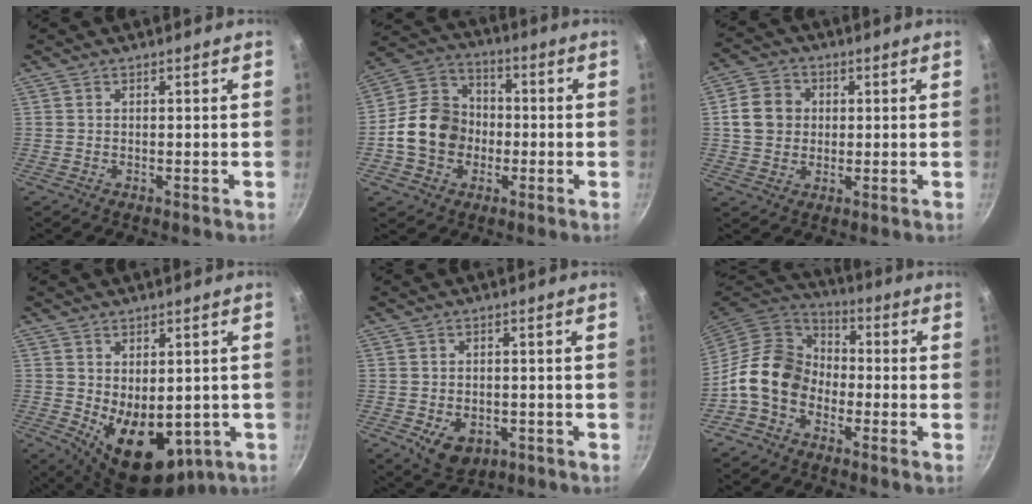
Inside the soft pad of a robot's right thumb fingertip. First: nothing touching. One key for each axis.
{"total": 13.9, "fx": -2.3, "fy": 11.6, "fz": 7.3, "tx": -0.103, "ty": 0.033, "tz": -0.056}
{"total": 7.9, "fx": 1.0, "fy": 6.9, "fz": 3.7, "tx": -0.041, "ty": 0.008, "tz": 0.008}
{"total": 13.3, "fx": -2.0, "fy": 8.5, "fz": 10.0, "tx": -0.113, "ty": -0.024, "tz": -0.004}
{"total": 6.9, "fx": -2.3, "fy": 4.9, "fz": 4.3, "tx": -0.051, "ty": 0.002, "tz": -0.022}
{"total": 12.4, "fx": -3.8, "fy": 9.5, "fz": 7.0, "tx": -0.087, "ty": 0.045, "tz": -0.096}